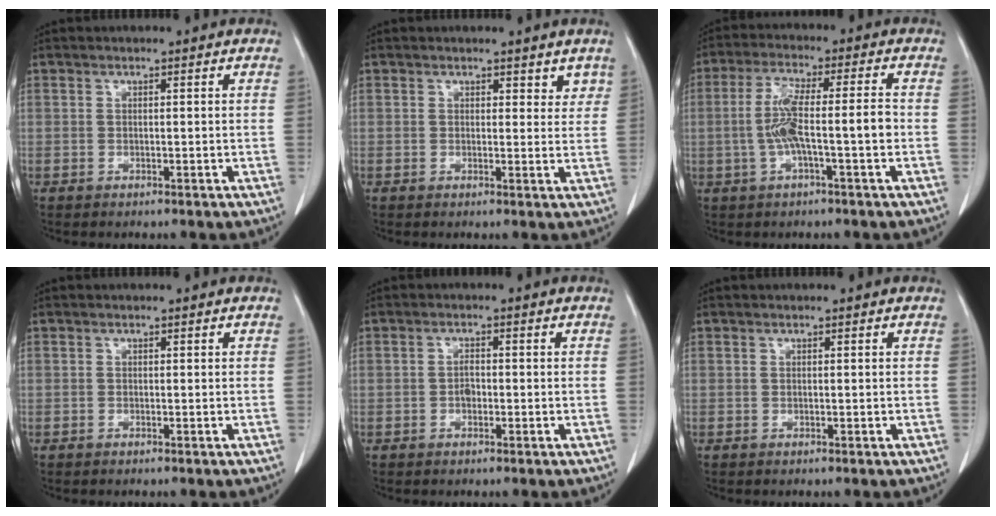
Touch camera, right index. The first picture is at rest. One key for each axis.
{"total": 2.6, "fx": 1.8, "fy": 1.5, "fz": 1.0, "tx": 0.006, "ty": -0.005, "tz": 0.019}
{"total": 8.1, "fx": -1.4, "fy": 0.8, "fz": 7.9, "tx": -0.154, "ty": 0.019, "tz": -0.026}
{"total": 0.0}
{"total": 1.6, "fx": -0.5, "fy": 0.9, "fz": 1.2, "tx": -0.020, "ty": 0.004, "tz": -0.009}
{"total": 0.0}